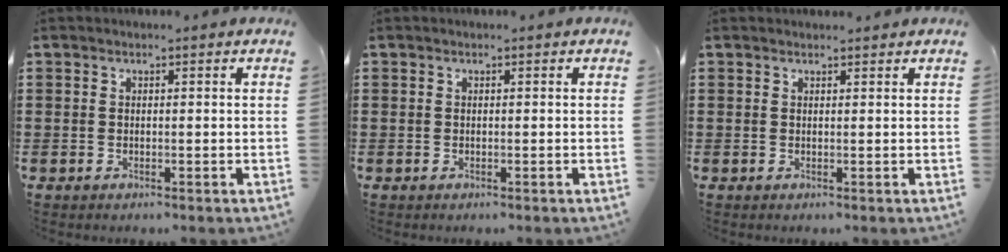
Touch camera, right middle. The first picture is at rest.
{"total": 0.0}
{"total": 0.7, "force": [0.7, 0.0, 0.1], "torque": [-0.003, 0.000, 0.014]}